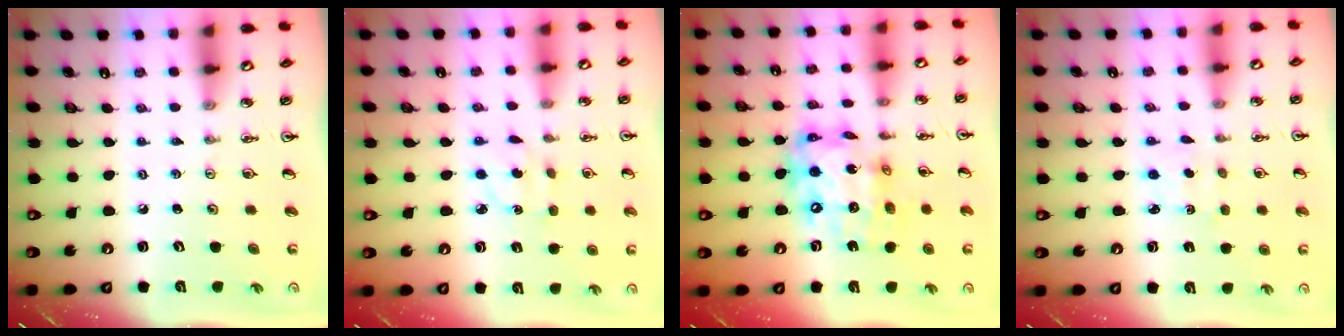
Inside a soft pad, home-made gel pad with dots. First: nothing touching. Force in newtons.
{"total": 3.7, "press": 3.7, "slide": 0.5}
{"total": 16.6, "press": 16.6, "slide": 1.6}
{"total": 2.1, "press": 2.0, "slide": 0.6}